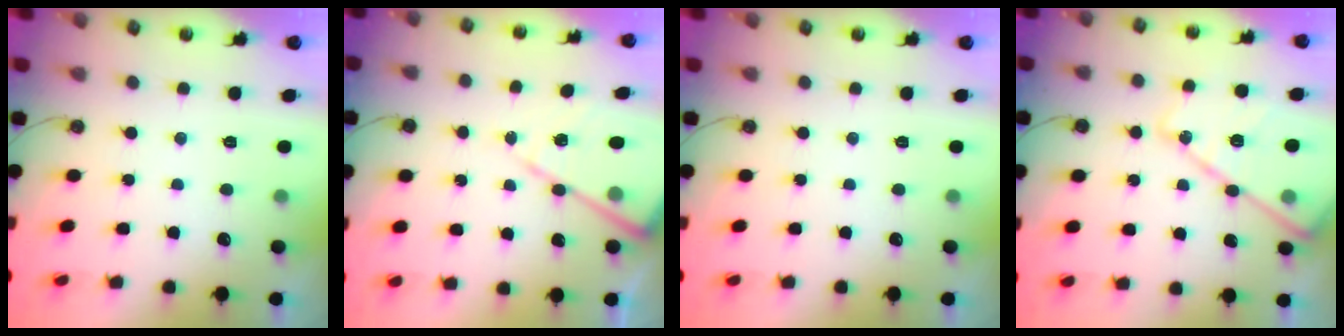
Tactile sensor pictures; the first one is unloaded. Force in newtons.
{"total": 13.1, "press": 13.0, "slide": 1.2}
{"total": 0.0}
{"total": 17.5, "press": 17.5, "slide": 1.5}